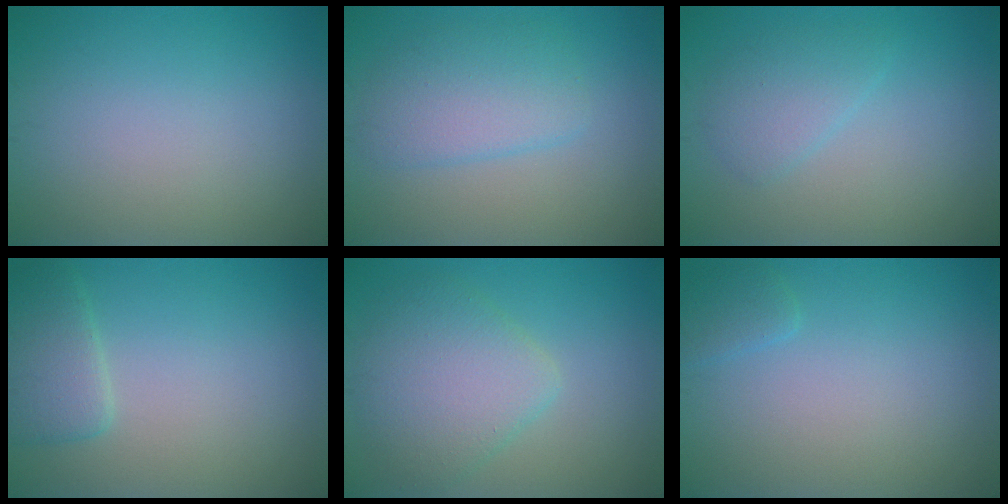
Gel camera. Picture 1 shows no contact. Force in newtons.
{"total": 3.9, "press": 3.9, "slide": 0.1}
{"total": 2.3, "press": 2.3, "slide": 0.2}
{"total": 2.9, "press": 2.9, "slide": 0.3}
{"total": 5.0, "press": 5.0, "slide": 0.2}
{"total": 1.0, "press": 1.0, "slide": 0.1}